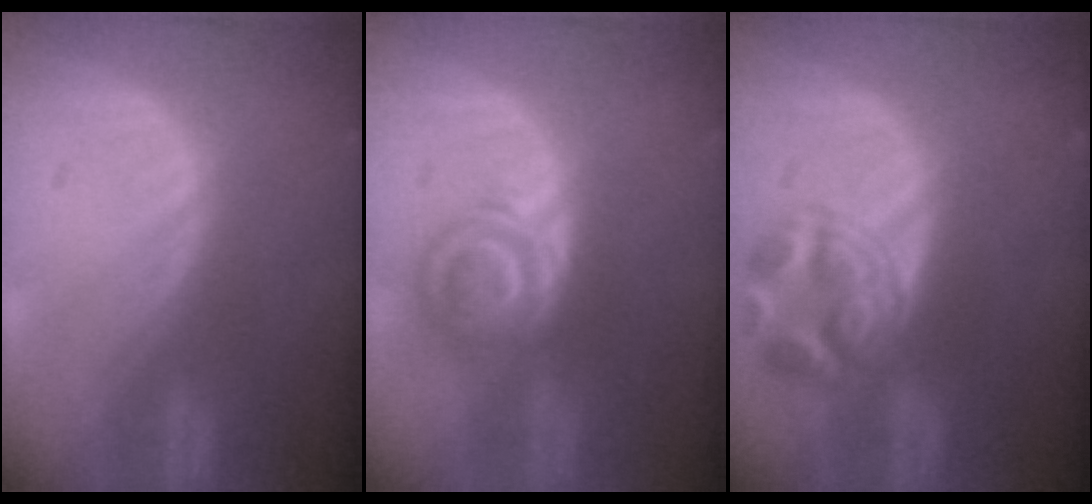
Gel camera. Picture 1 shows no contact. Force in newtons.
{"total": 6.0, "press": 5.5, "slide": 2.3}
{"total": 6.0, "press": 6.0, "slide": 0.4}